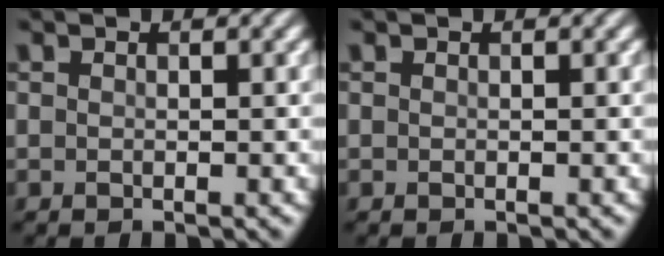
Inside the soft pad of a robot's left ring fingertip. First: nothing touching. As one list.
[{"total": 0.0}]